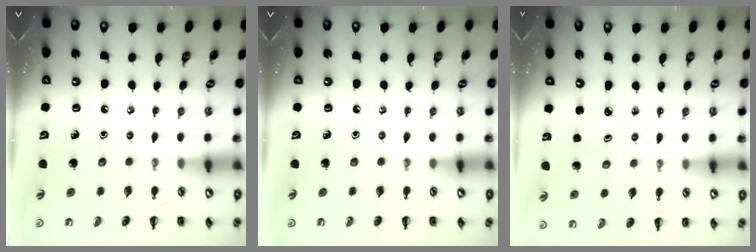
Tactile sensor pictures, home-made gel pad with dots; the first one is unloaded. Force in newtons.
{"total": 0.0}
{"total": 1.9, "press": 1.8, "slide": 0.5}